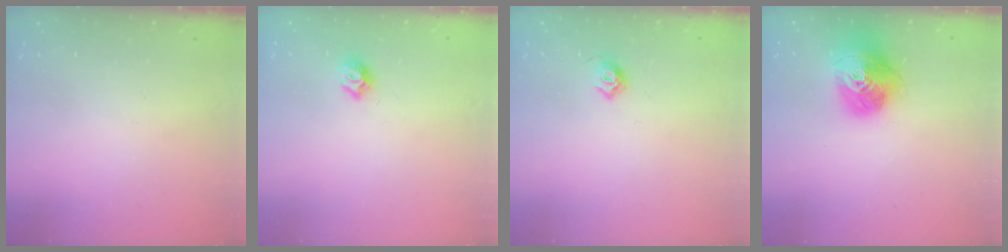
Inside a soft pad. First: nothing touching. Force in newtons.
{"total": 6.9, "press": 6.9, "slide": 0.3}
{"total": 5.5, "press": 5.3, "slide": 1.2}
{"total": 17.6, "press": 17.6, "slide": 1.6}